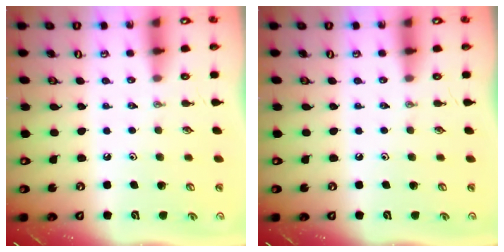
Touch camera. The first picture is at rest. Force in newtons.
{"total": 0.0}